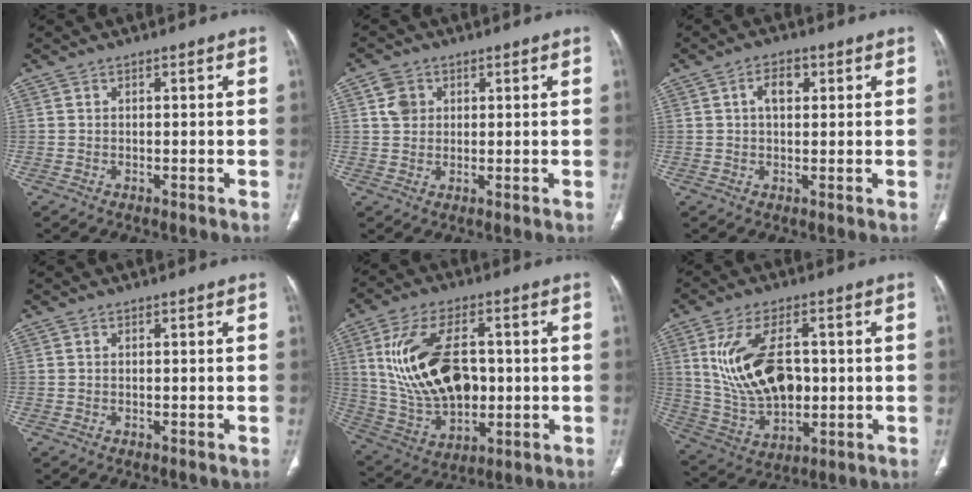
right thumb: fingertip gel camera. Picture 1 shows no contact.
{"total": 3.9, "force": [1.3, 3.2, 1.7], "torque": [-0.016, -0.001, 0.027]}
{"total": 4.2, "force": [1.3, 2.5, 3.2], "torque": [-0.045, 0.006, 0.018]}
{"total": 0.0}
{"total": 19.7, "force": [2.0, 11.6, 15.8], "torque": [-0.283, -0.004, 0.053]}
{"total": 16.4, "force": [2.2, 9.4, 13.2], "torque": [-0.236, -0.004, 0.056]}